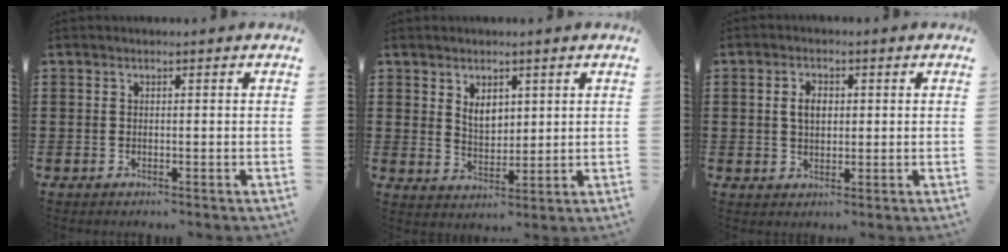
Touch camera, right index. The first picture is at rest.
{"total": 3.7, "force": [1.9, 2.4, 2.1], "torque": [-0.040, 0.006, 0.033]}
{"total": 3.3, "force": [0.4, 2.1, 2.6], "torque": [-0.054, 0.011, 0.006]}